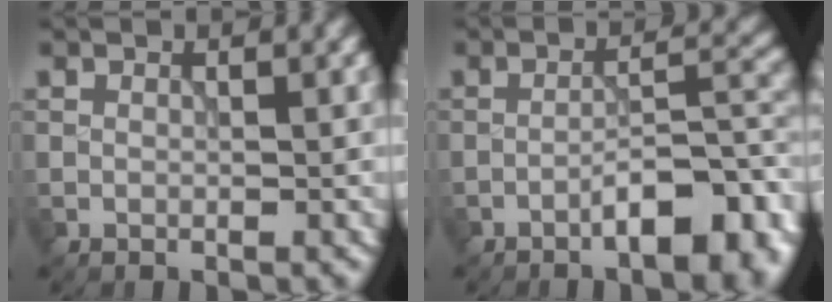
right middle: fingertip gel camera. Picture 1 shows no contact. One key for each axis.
{"total": 7.7, "fx": -3.8, "fy": 2.4, "fz": 6.3, "tx": -0.082, "ty": 0.010, "tz": -0.055}